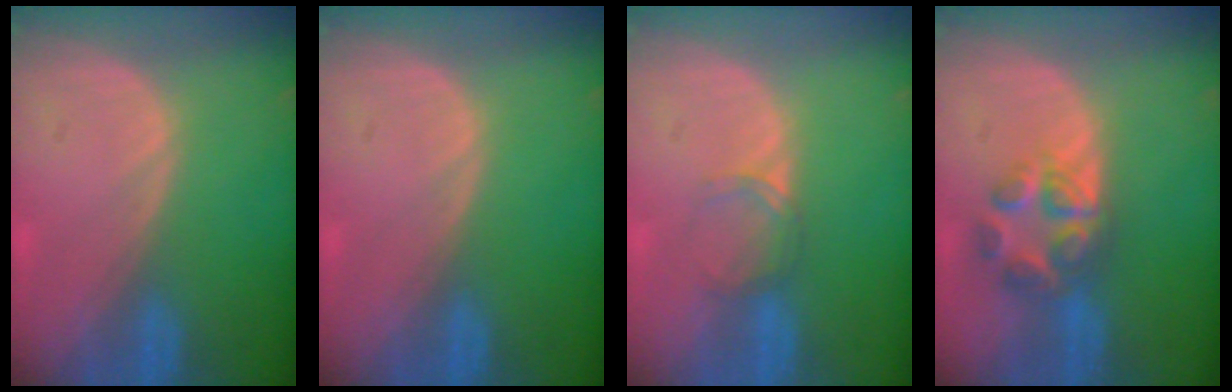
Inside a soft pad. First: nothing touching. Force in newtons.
{"total": 0.0}
{"total": 2.2, "press": 2.2, "slide": 0.2}
{"total": 6.8, "press": 5.8, "slide": 3.4}